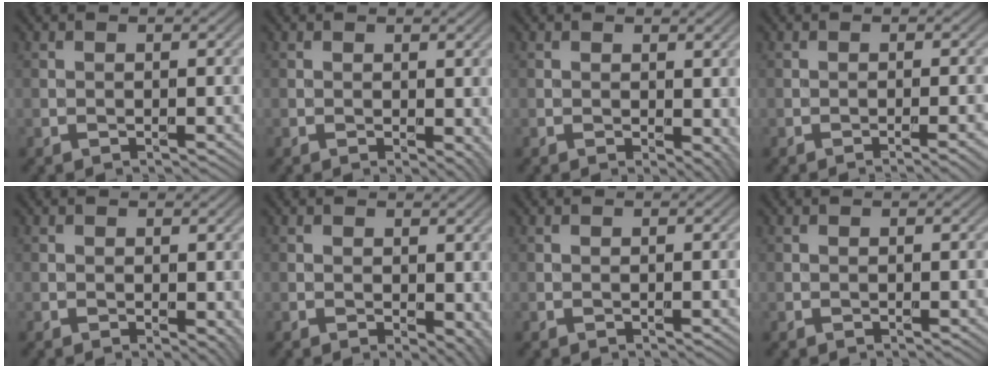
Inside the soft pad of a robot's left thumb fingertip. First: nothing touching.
{"total": 2.3, "force": [-0.1, 1.2, 1.9], "torque": [-0.019, -0.008, 0.002]}
{"total": 3.2, "force": [-0.1, 1.9, 2.6], "torque": [-0.026, -0.008, 0.001]}
{"total": 2.4, "force": [-1.1, 0.4, 2.0], "torque": [-0.023, 0.005, -0.022]}
{"total": 2.1, "force": [-0.2, 1.2, 1.8], "torque": [-0.019, -0.009, 0.000]}
{"total": 4.0, "force": [-0.2, 2.4, 3.2], "torque": [-0.034, -0.011, -0.001]}
{"total": 0.0}
{"total": 0.0}